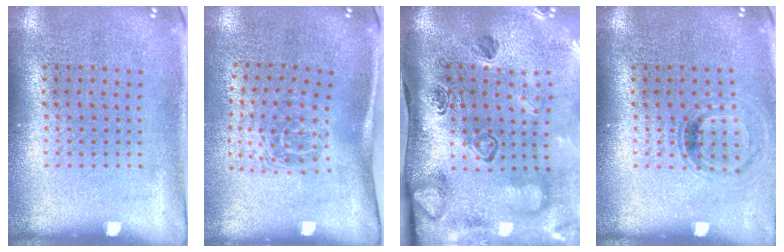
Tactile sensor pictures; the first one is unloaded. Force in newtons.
{"total": 1.7, "press": 1.2, "slide": 1.2}
{"total": 3.6, "press": 2.7, "slide": 2.4}
{"total": 0.8, "press": 0.8, "slide": 0.2}